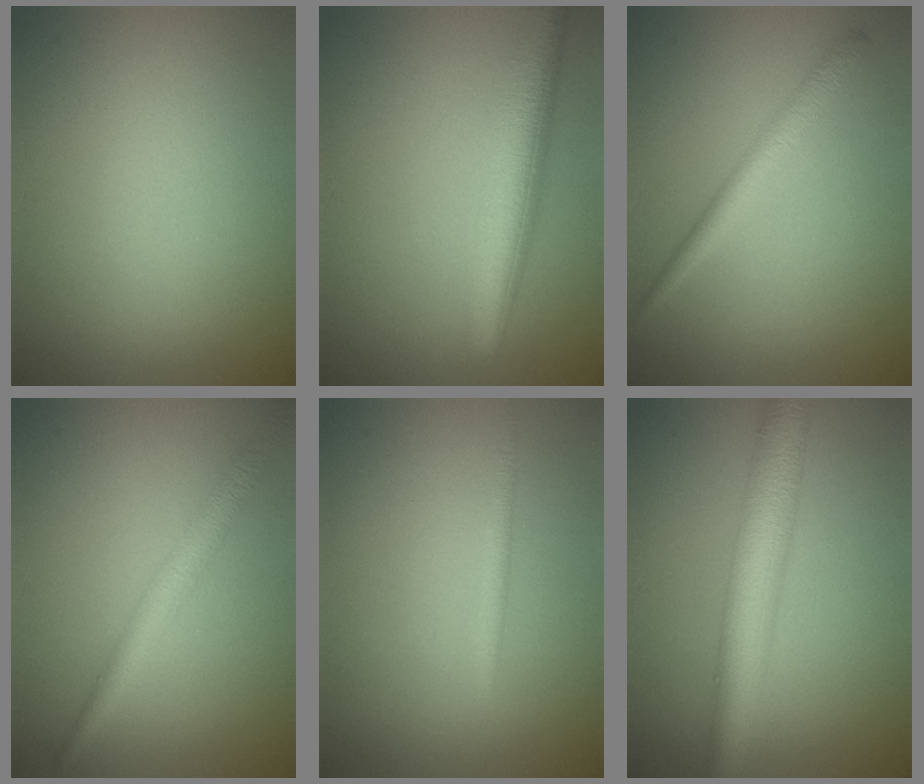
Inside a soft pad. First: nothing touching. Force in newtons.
{"total": 6.3, "press": 6.3, "slide": 0.3}
{"total": 2.2, "press": 2.2, "slide": 0.1}
{"total": 2.9, "press": 2.9, "slide": 0.1}
{"total": 1.0, "press": 1.0, "slide": 0.1}
{"total": 6.5, "press": 6.5, "slide": 0.1}